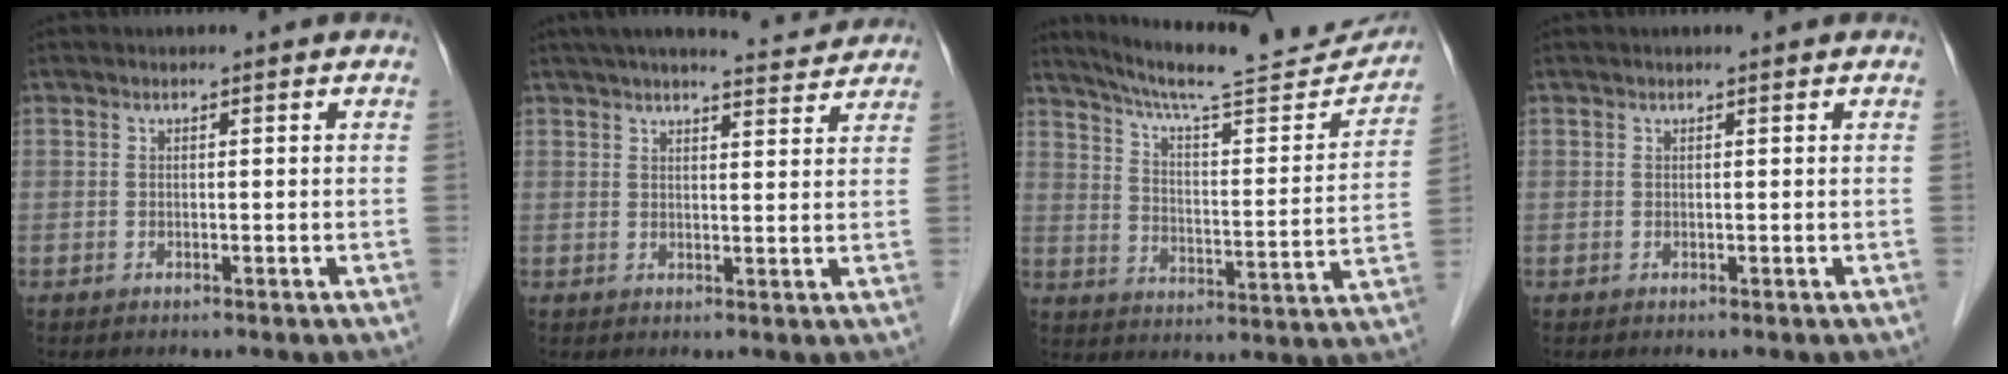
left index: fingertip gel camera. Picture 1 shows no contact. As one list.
[{"total": 10.7, "force": [9.8, 1.1, 4.1], "torque": [-0.060, 0.015, 0.123]}, {"total": 21.3, "force": [19.8, 1.7, 7.6], "torque": [-0.120, -0.037, 0.274]}, {"total": 0.7, "force": [0.6, 0.0, 0.3], "torque": [-0.007, 0.007, 0.010]}]